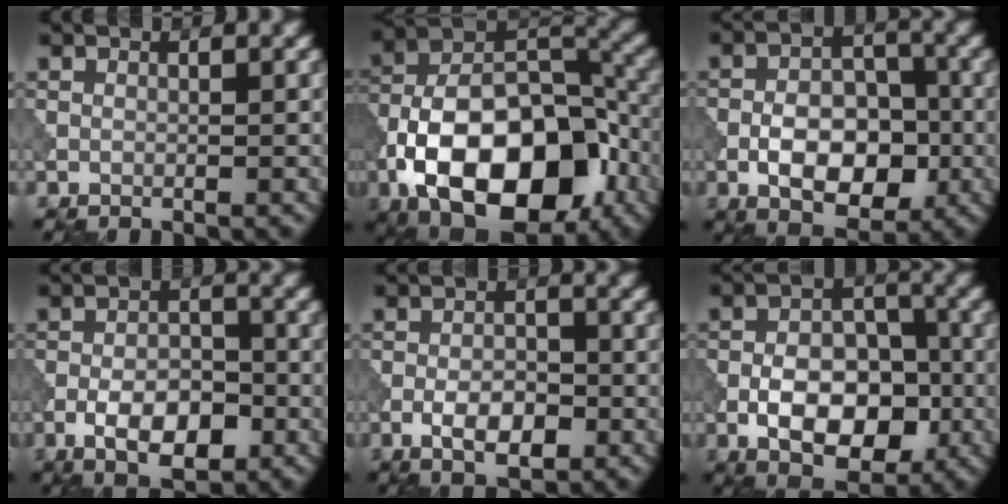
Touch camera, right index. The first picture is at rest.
{"total": 16.5, "force": [-6.8, 9.6, 11.6], "torque": [-0.173, 0.001, -0.121]}
{"total": 6.9, "force": [-2.4, 4.0, 5.1], "torque": [-0.067, 0.009, -0.041]}
{"total": 5.4, "force": [-2.4, 2.6, 4.1], "torque": [-0.058, 0.004, -0.042]}
{"total": 3.9, "force": [-1.7, 1.8, 3.0], "torque": [-0.043, 0.004, -0.029]}
{"total": 7.7, "force": [-2.7, 4.5, 5.6], "torque": [-0.079, 0.008, -0.047]}